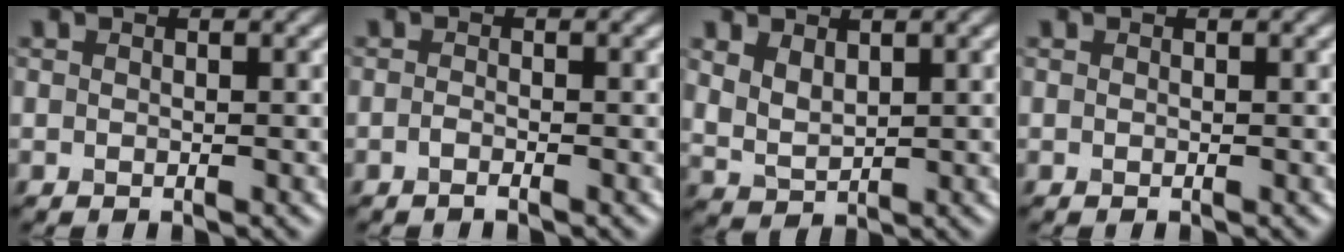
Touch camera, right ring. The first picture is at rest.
{"total": 0.7, "force": [-0.5, 0.1, 0.5], "torque": [-0.011, -0.001, -0.010]}
{"total": 2.6, "force": [1.4, 1.5, 1.6], "torque": [-0.040, -0.005, 0.035]}
{"total": 0.0}